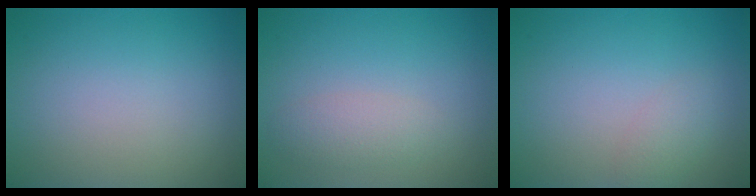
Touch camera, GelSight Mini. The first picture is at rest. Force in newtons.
{"total": 1.9, "press": 1.9, "slide": 0.0}
{"total": 1.4, "press": 1.4, "slide": 0.1}